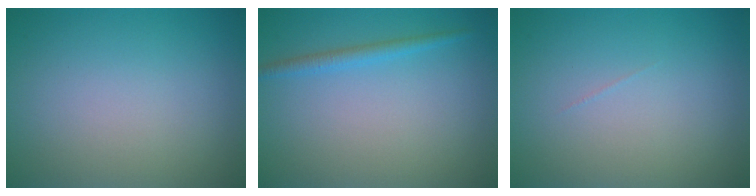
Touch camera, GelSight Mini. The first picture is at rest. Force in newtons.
{"total": 1.5, "press": 1.5, "slide": 0.1}
{"total": 0.0}